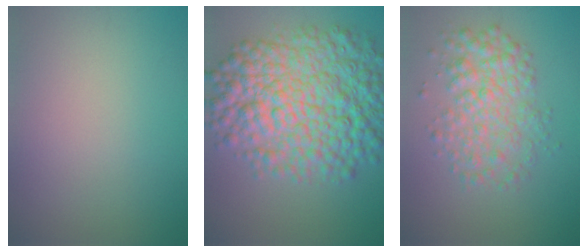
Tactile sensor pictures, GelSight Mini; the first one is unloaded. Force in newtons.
{"total": 11.3, "press": 11.3, "slide": 0.1}
{"total": 4.6, "press": 4.6, "slide": 0.0}